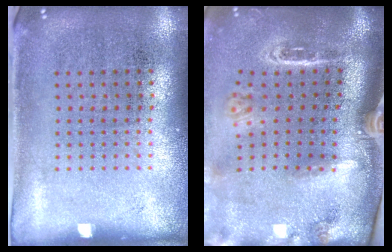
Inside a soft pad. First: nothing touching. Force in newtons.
{"total": 3.2, "press": 2.1, "slide": 2.4}